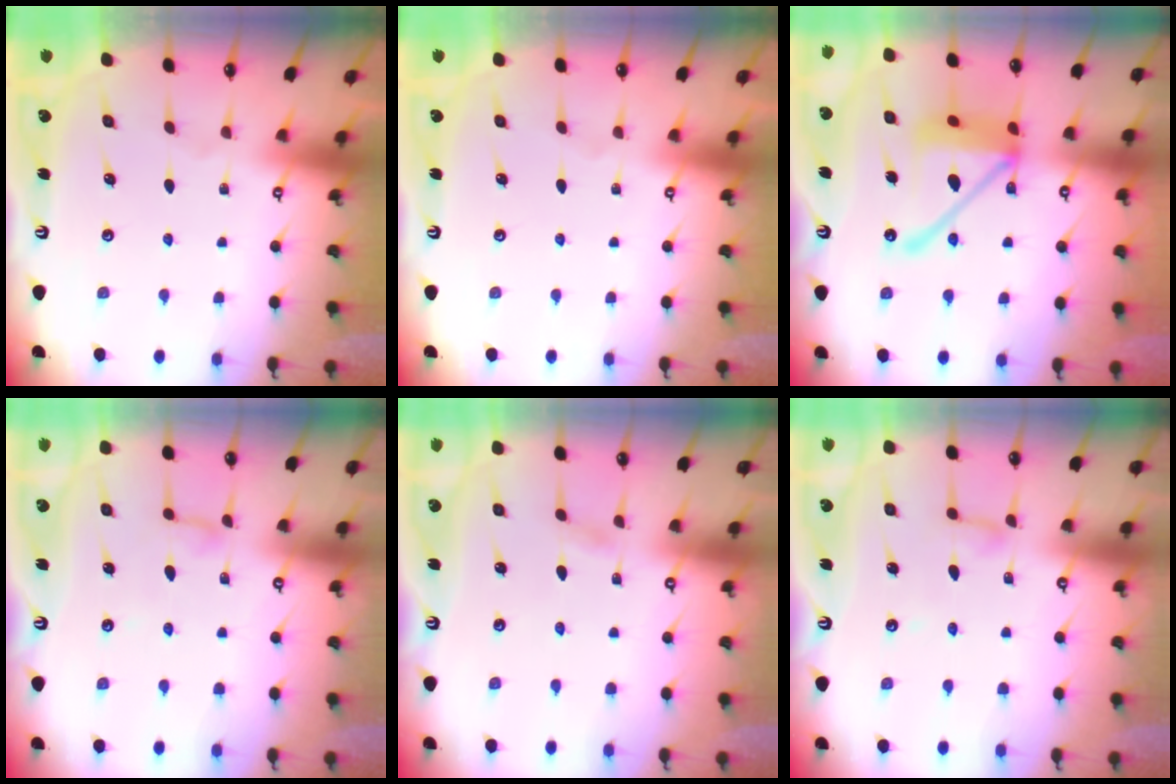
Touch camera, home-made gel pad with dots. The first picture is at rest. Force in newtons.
{"total": 0.0}
{"total": 16.8, "press": 16.7, "slide": 1.9}
{"total": 3.6, "press": 3.6, "slide": 0.4}
{"total": 1.1, "press": 1.1, "slide": 0.1}
{"total": 4.1, "press": 4.1, "slide": 0.3}